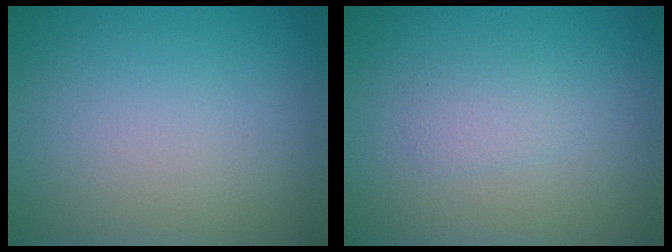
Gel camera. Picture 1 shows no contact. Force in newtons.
{"total": 1.3, "press": 1.3, "slide": 0.0}